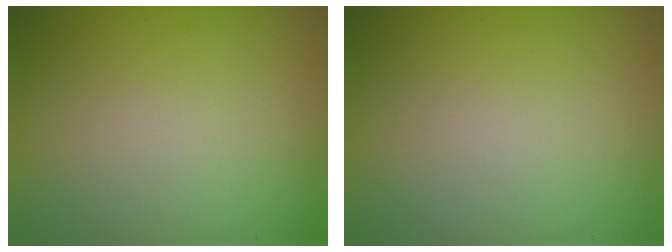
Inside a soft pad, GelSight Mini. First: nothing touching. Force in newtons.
{"total": 0.0}